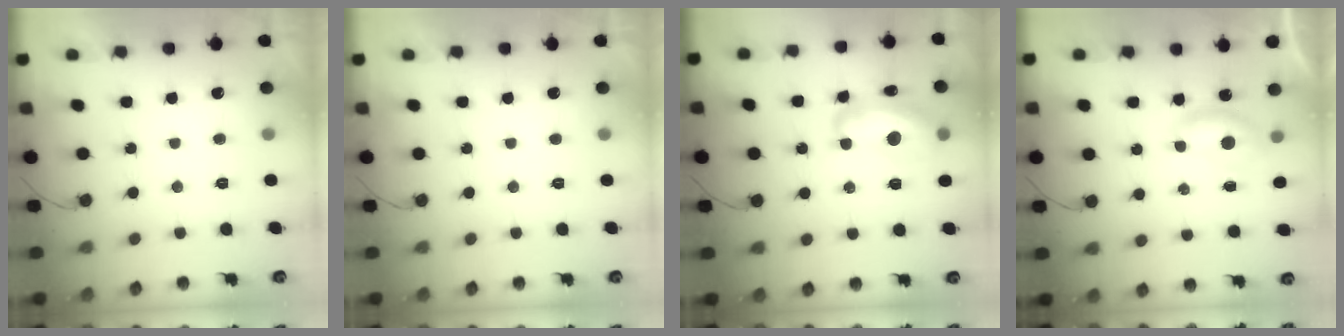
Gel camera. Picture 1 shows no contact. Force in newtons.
{"total": 0.0}
{"total": 13.4, "press": 13.4, "slide": 0.9}
{"total": 4.4, "press": 4.4, "slide": 0.4}